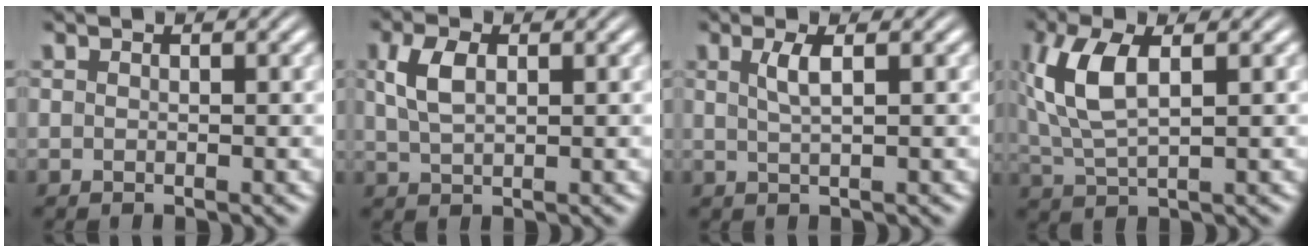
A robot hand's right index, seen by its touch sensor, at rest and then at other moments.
{"total": 2.7, "force": [0.7, 1.3, 2.3], "torque": [-0.049, -0.003, 0.019]}
{"total": 1.7, "force": [0.4, -0.2, 1.7], "torque": [-0.030, -0.004, 0.014]}
{"total": 5.2, "force": [1.4, 2.4, 4.4], "torque": [-0.108, -0.007, 0.036]}